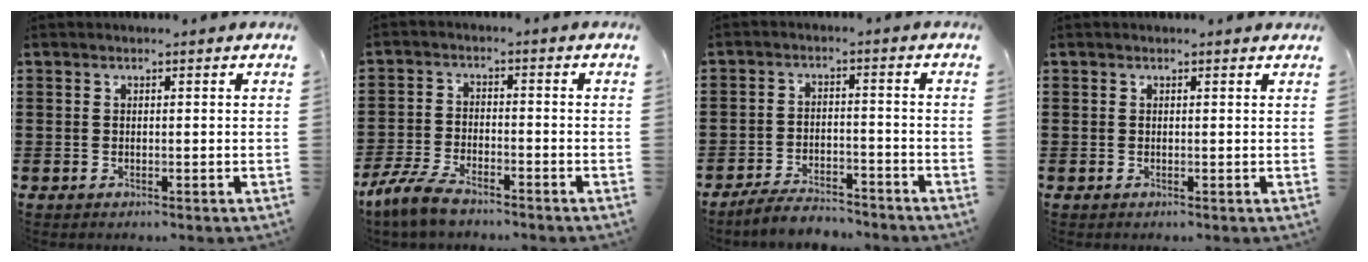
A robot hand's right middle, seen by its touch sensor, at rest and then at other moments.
{"total": 5.6, "force": [-4.6, 1.5, 2.8], "torque": [-0.073, -0.002, -0.094]}
{"total": 4.7, "force": [-4.5, 0.8, 1.2], "torque": [-0.019, 0.008, -0.090]}
{"total": 0.0}